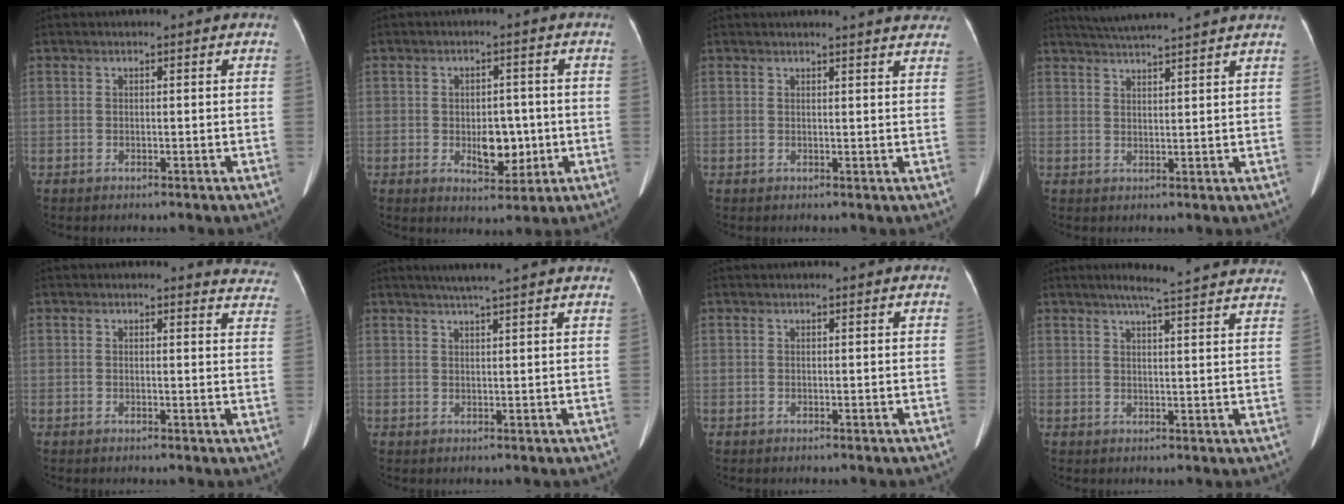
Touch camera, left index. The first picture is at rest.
{"total": 5.6, "force": [-1.0, 3.3, 4.4], "torque": [-0.067, 0.000, -0.007]}
{"total": 9.3, "force": [8.7, 0.8, 3.1], "torque": [-0.029, -0.002, 0.077]}
{"total": 10.3, "force": [9.4, -1.0, 4.1], "torque": [-0.075, 0.025, 0.129]}
{"total": 5.7, "force": [5.5, 1.5, 0.0], "torque": [0.029, -0.032, 0.017]}
{"total": 9.5, "force": [8.0, -0.3, 5.0], "torque": [-0.074, 0.027, 0.093]}
{"total": 1.0, "force": [1.0, 0.0, 0.2], "torque": [-0.010, 0.007, 0.008]}
{"total": 19.3, "force": [17.7, 0.7, 7.8], "torque": [-0.101, -0.012, 0.205]}